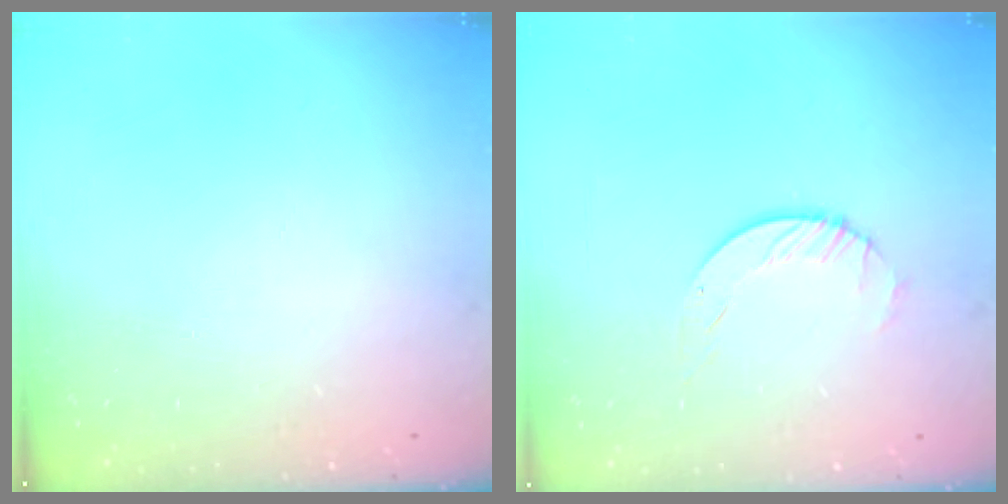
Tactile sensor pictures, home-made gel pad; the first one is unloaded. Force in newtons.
{"total": 2.5, "press": 2.5, "slide": 0.3}